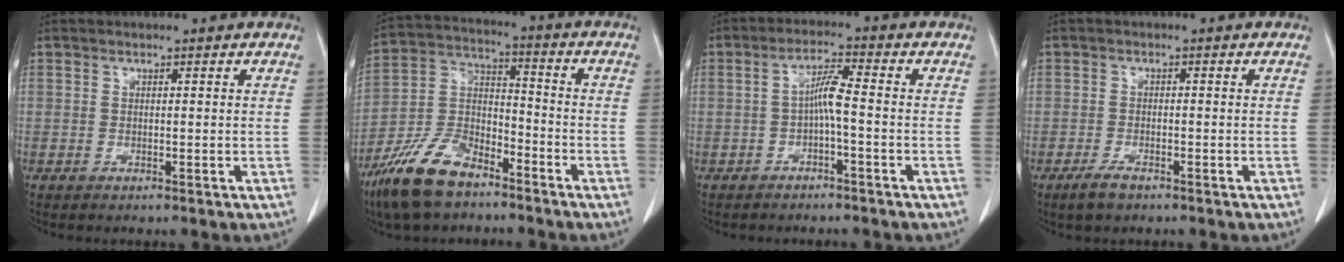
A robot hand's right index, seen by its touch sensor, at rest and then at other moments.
{"total": 12.9, "force": [-9.2, 5.5, 7.3], "torque": [-0.148, 0.005, -0.177]}
{"total": 4.1, "force": [-0.7, 0.2, 4.1], "torque": [-0.076, 0.012, -0.013]}
{"total": 2.5, "force": [-1.8, 1.0, 1.4], "torque": [-0.032, -0.001, -0.029]}